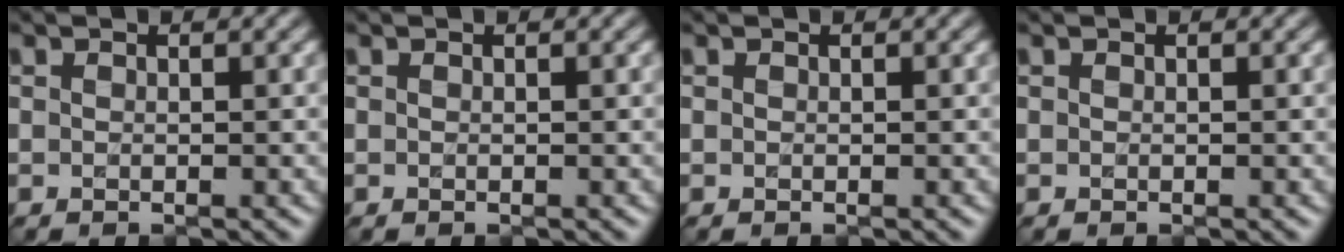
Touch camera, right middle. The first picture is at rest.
{"total": 0.0}
{"total": 0.0}
{"total": 0.0}